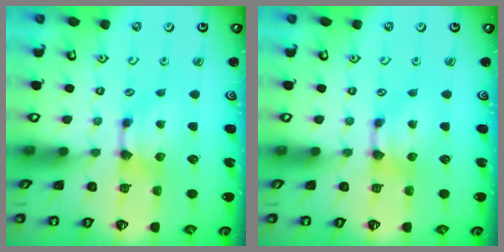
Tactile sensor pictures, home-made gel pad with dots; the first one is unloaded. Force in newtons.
{"total": 0.0}